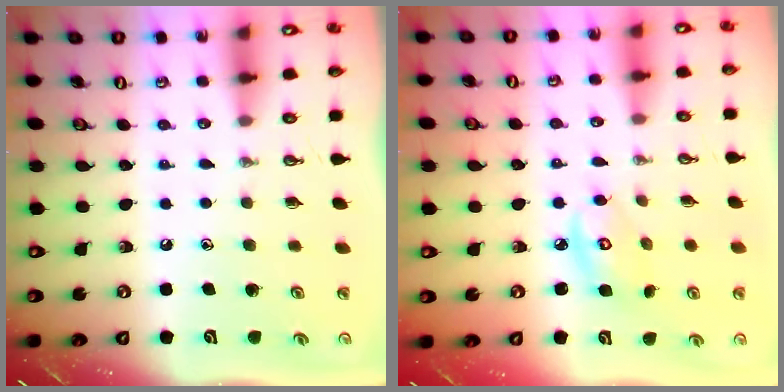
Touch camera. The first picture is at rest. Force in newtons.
{"total": 5.9, "press": 5.9, "slide": 0.2}